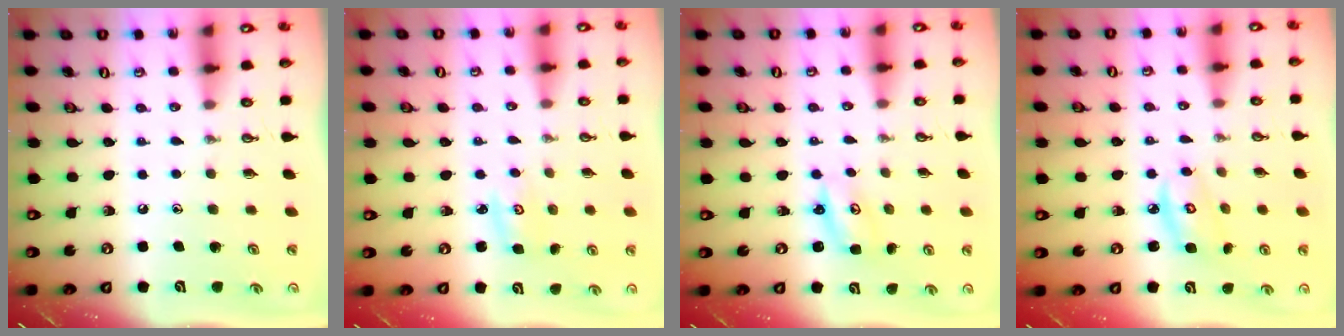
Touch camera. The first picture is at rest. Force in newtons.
{"total": 2.3, "press": 2.3, "slide": 0.2}
{"total": 2.6, "press": 2.6, "slide": 0.2}
{"total": 5.2, "press": 5.2, "slide": 0.2}